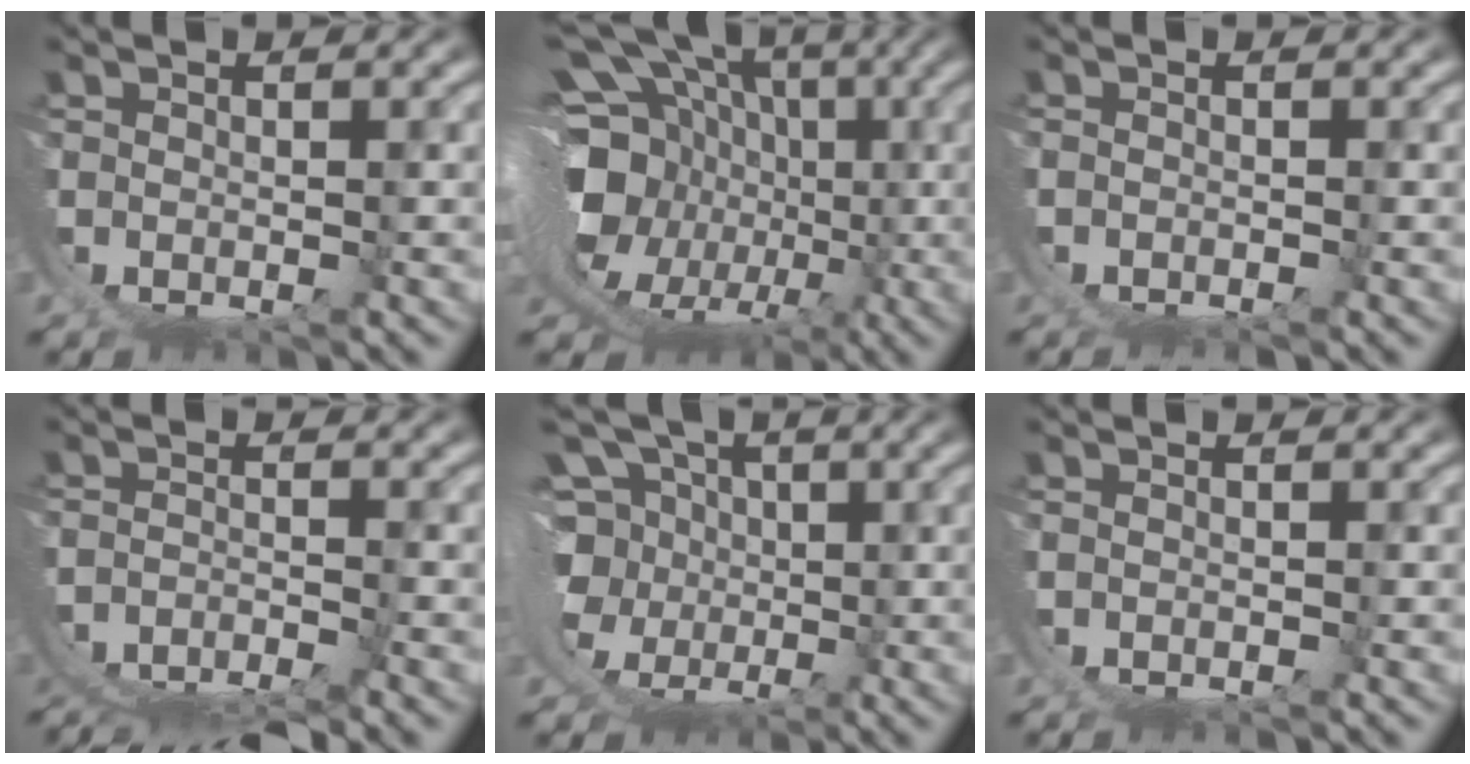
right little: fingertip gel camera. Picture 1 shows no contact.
{"total": 18.5, "force": [0.8, 14.0, 12.0], "torque": [-0.219, -0.032, 0.012]}
{"total": 2.6, "force": [-2.4, 0.7, 0.8], "torque": [-0.017, -0.009, -0.033]}
{"total": 7.1, "force": [-5.2, 3.2, 3.6], "torque": [-0.067, -0.031, -0.073]}
{"total": 10.9, "force": [0.6, 9.1, 6.0], "torque": [-0.117, -0.038, 0.011]}
{"total": 1.3, "force": [-1.3, -0.2, 0.2], "torque": [0.001, -0.002, -0.019]}